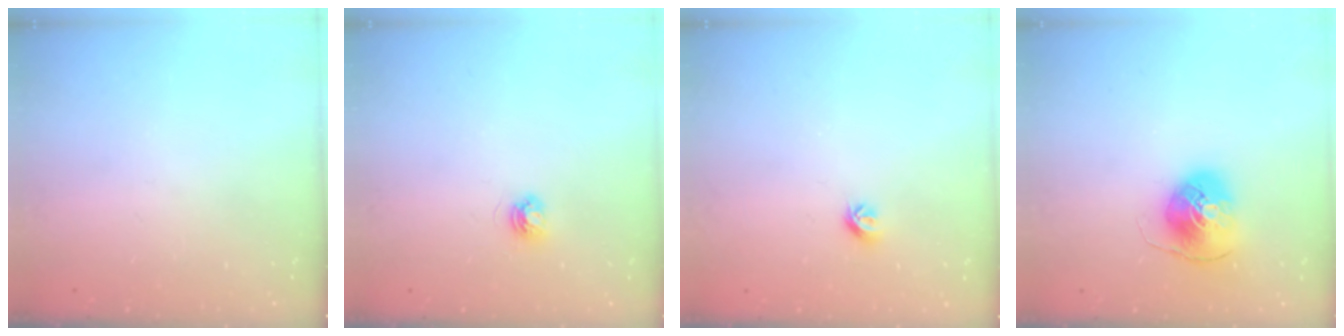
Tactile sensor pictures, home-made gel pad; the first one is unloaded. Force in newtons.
{"total": 3.9, "press": 3.9, "slide": 0.4}
{"total": 5.4, "press": 5.3, "slide": 0.9}
{"total": 8.1, "press": 8.0, "slide": 1.2}